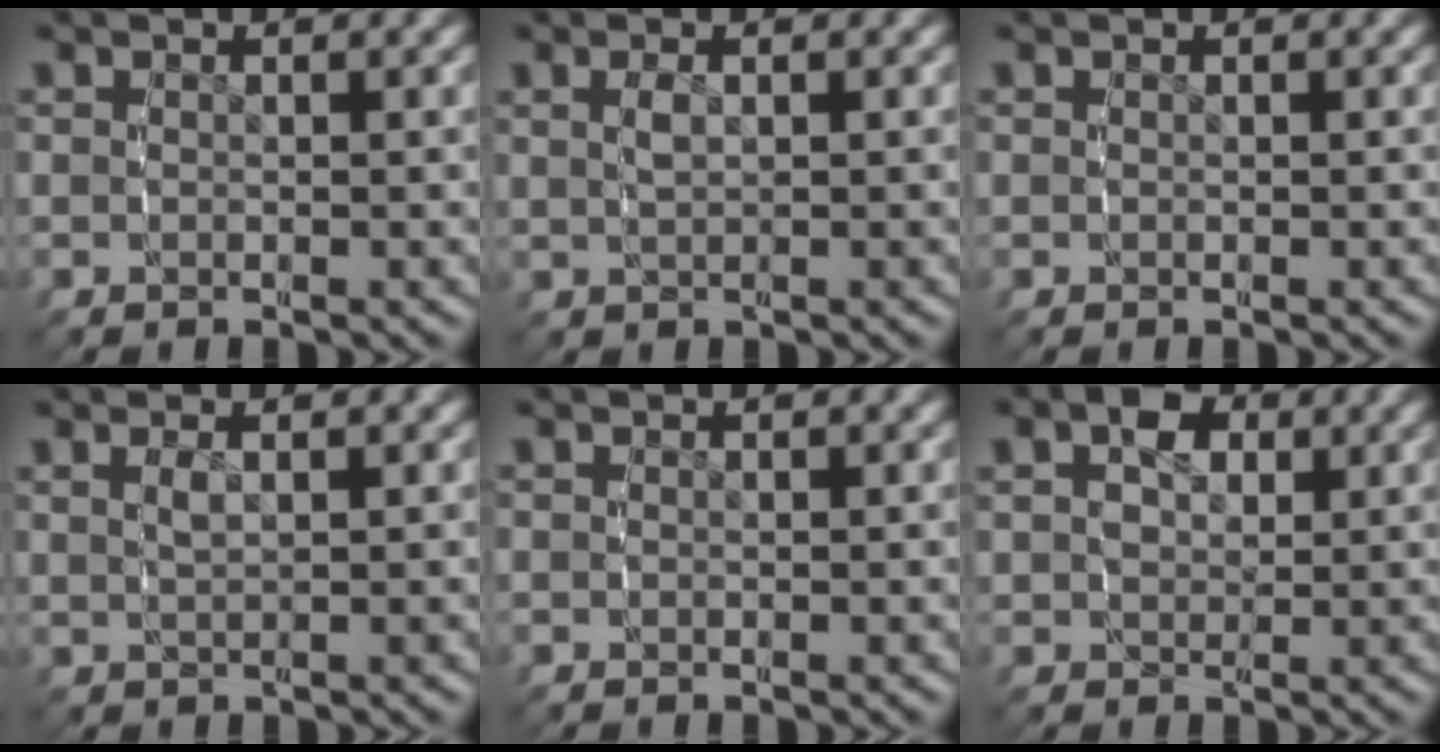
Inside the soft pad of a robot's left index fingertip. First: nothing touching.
{"total": 1.0, "force": [0.6, -0.2, 0.8], "torque": [-0.015, 0.003, 0.011]}
{"total": 0.0}
{"total": 1.2, "force": [0.8, -0.4, 0.8], "torque": [-0.013, 0.002, 0.018]}
{"total": 0.0}
{"total": 3.1, "force": [1.5, 2.0, 1.8], "torque": [-0.020, -0.004, 0.024]}